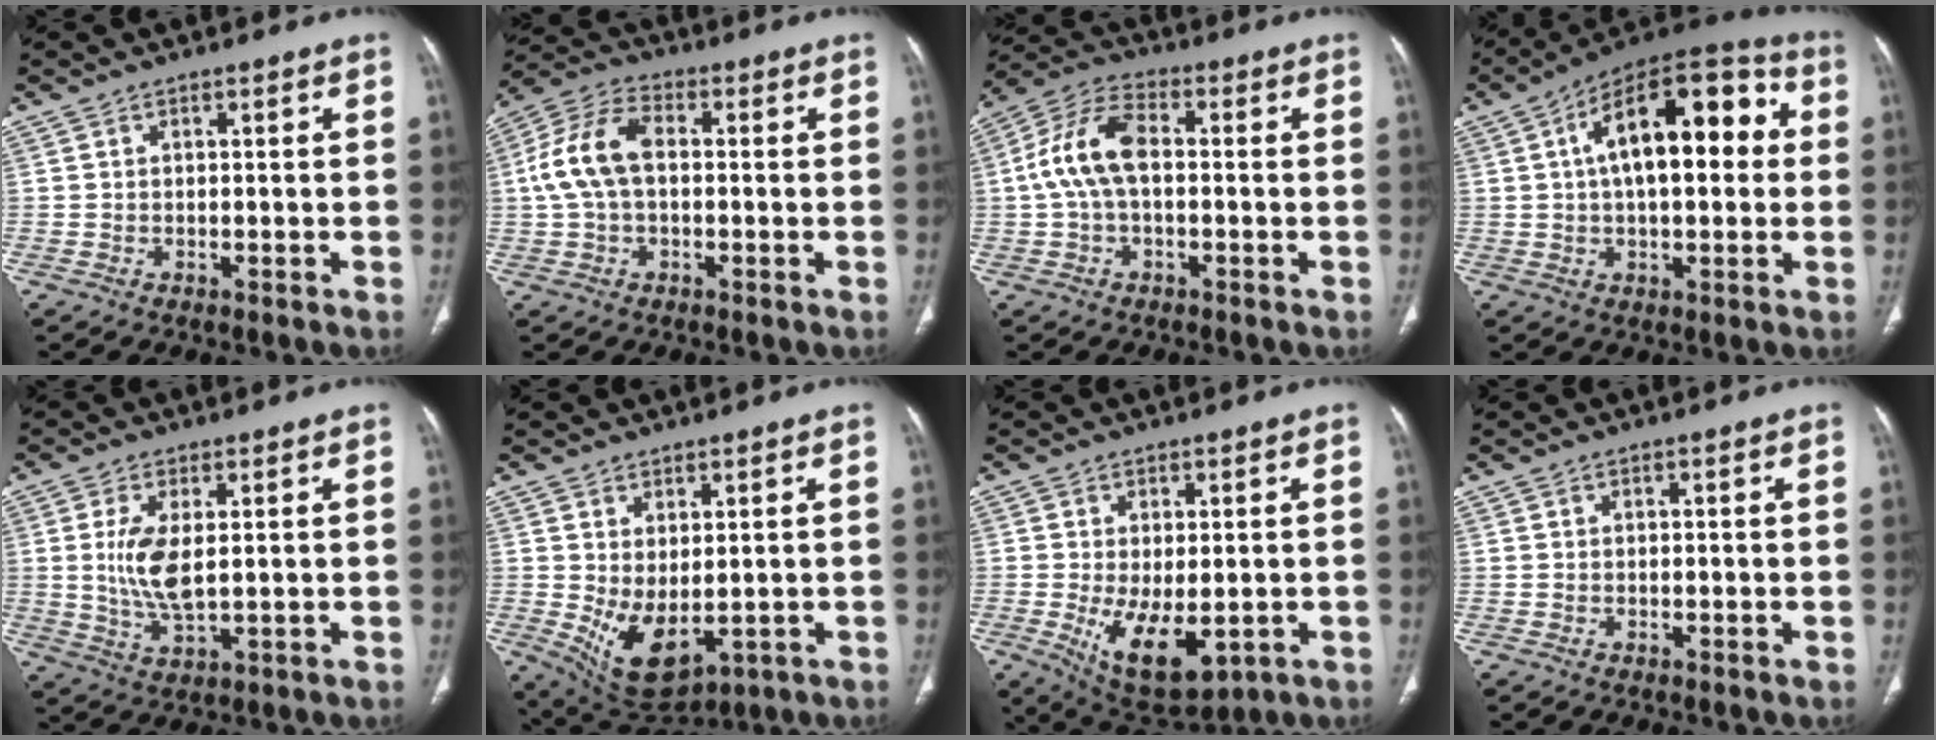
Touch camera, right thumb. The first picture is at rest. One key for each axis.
{"total": 10.9, "fx": 0.5, "fy": 6.8, "fz": 8.6, "tx": -0.179, "ty": 0.031, "tz": 0.003}
{"total": 10.7, "fx": 0.1, "fy": 5.9, "fz": 8.9, "tx": -0.187, "ty": 0.033, "tz": -0.003}
{"total": 20.0, "fx": 3.5, "fy": 9.5, "fz": 17.3, "tx": -0.242, "ty": 0.038, "tz": 0.043}
{"total": 7.7, "fx": 1.0, "fy": 3.1, "fz": 7.0, "tx": -0.151, "ty": -0.018, "tz": 0.027}
{"total": 9.1, "fx": -0.7, "fy": 4.8, "fz": 7.7, "tx": -0.126, "ty": -0.014, "tz": 0.016}
{"total": 10.7, "fx": -2.5, "fy": 5.2, "fz": 9.0, "tx": -0.140, "ty": -0.021, "tz": -0.020}
{"total": 0.0}